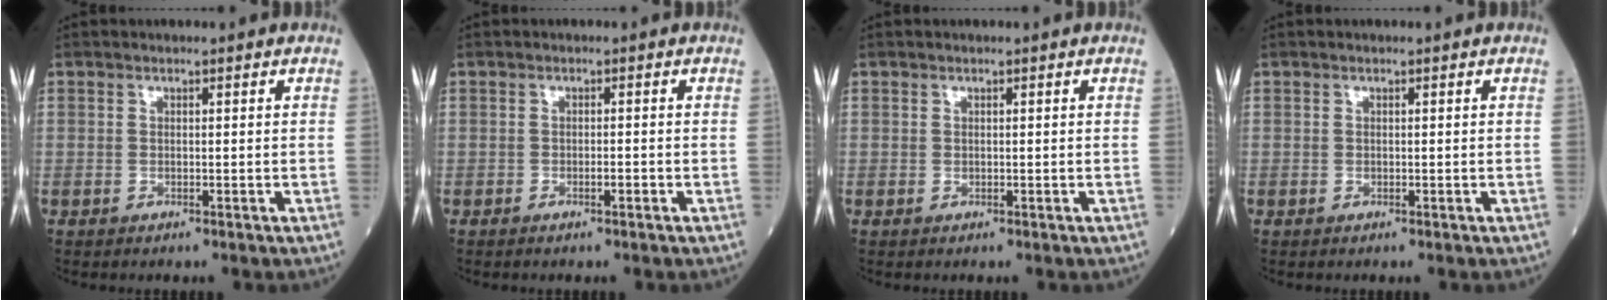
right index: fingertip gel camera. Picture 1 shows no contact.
{"total": 1.2, "force": [-0.5, 0.2, 1.1], "torque": [-0.021, -0.001, -0.008]}
{"total": 0.0}
{"total": 0.0}